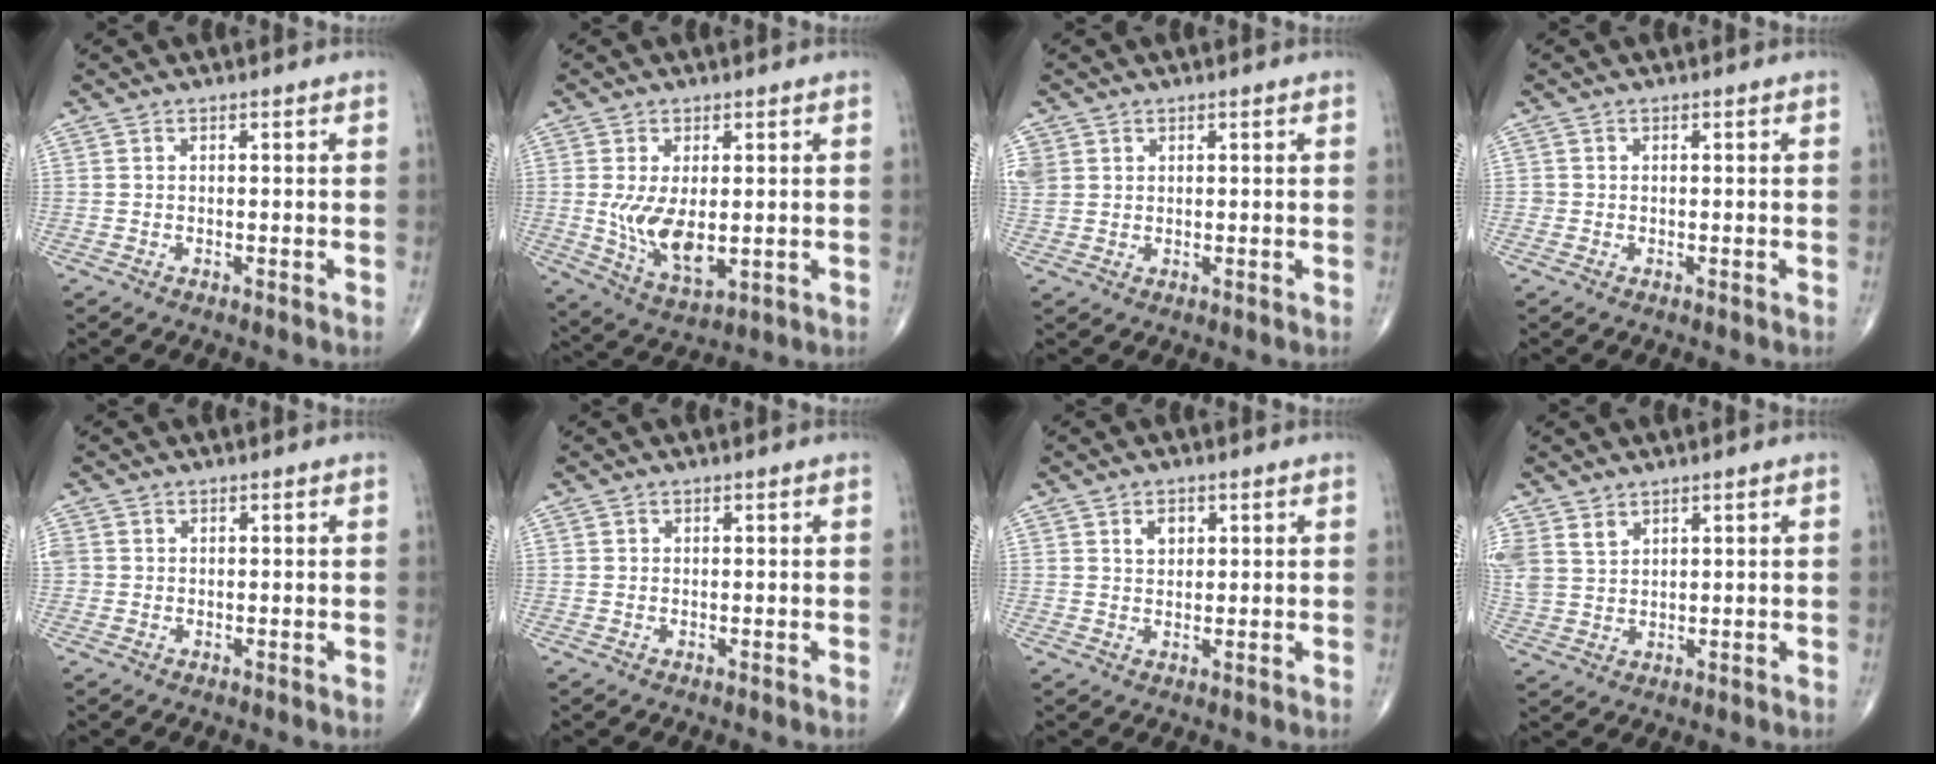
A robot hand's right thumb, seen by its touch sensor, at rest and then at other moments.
{"total": 10.1, "force": [-0.1, 5.1, 8.7], "torque": [-0.154, -0.024, 0.014]}
{"total": 6.0, "force": [1.8, 5.3, 2.3], "torque": [-0.072, 0.009, 0.045]}
{"total": 0.7, "force": [-0.2, 0.7, 0.0], "torque": [0.003, 0.005, -0.005]}
{"total": 2.0, "force": [0.1, 1.9, 0.7], "torque": [-0.009, 0.006, 0.005]}
{"total": 0.6, "force": [0.1, 0.5, 0.1], "torque": [0.003, 0.002, 0.001]}
{"total": 2.9, "force": [1.2, 2.1, 1.6], "torque": [-0.012, -0.005, 0.020]}
{"total": 6.0, "force": [3.7, 4.2, 2.3], "torque": [-0.044, -0.010, 0.087]}